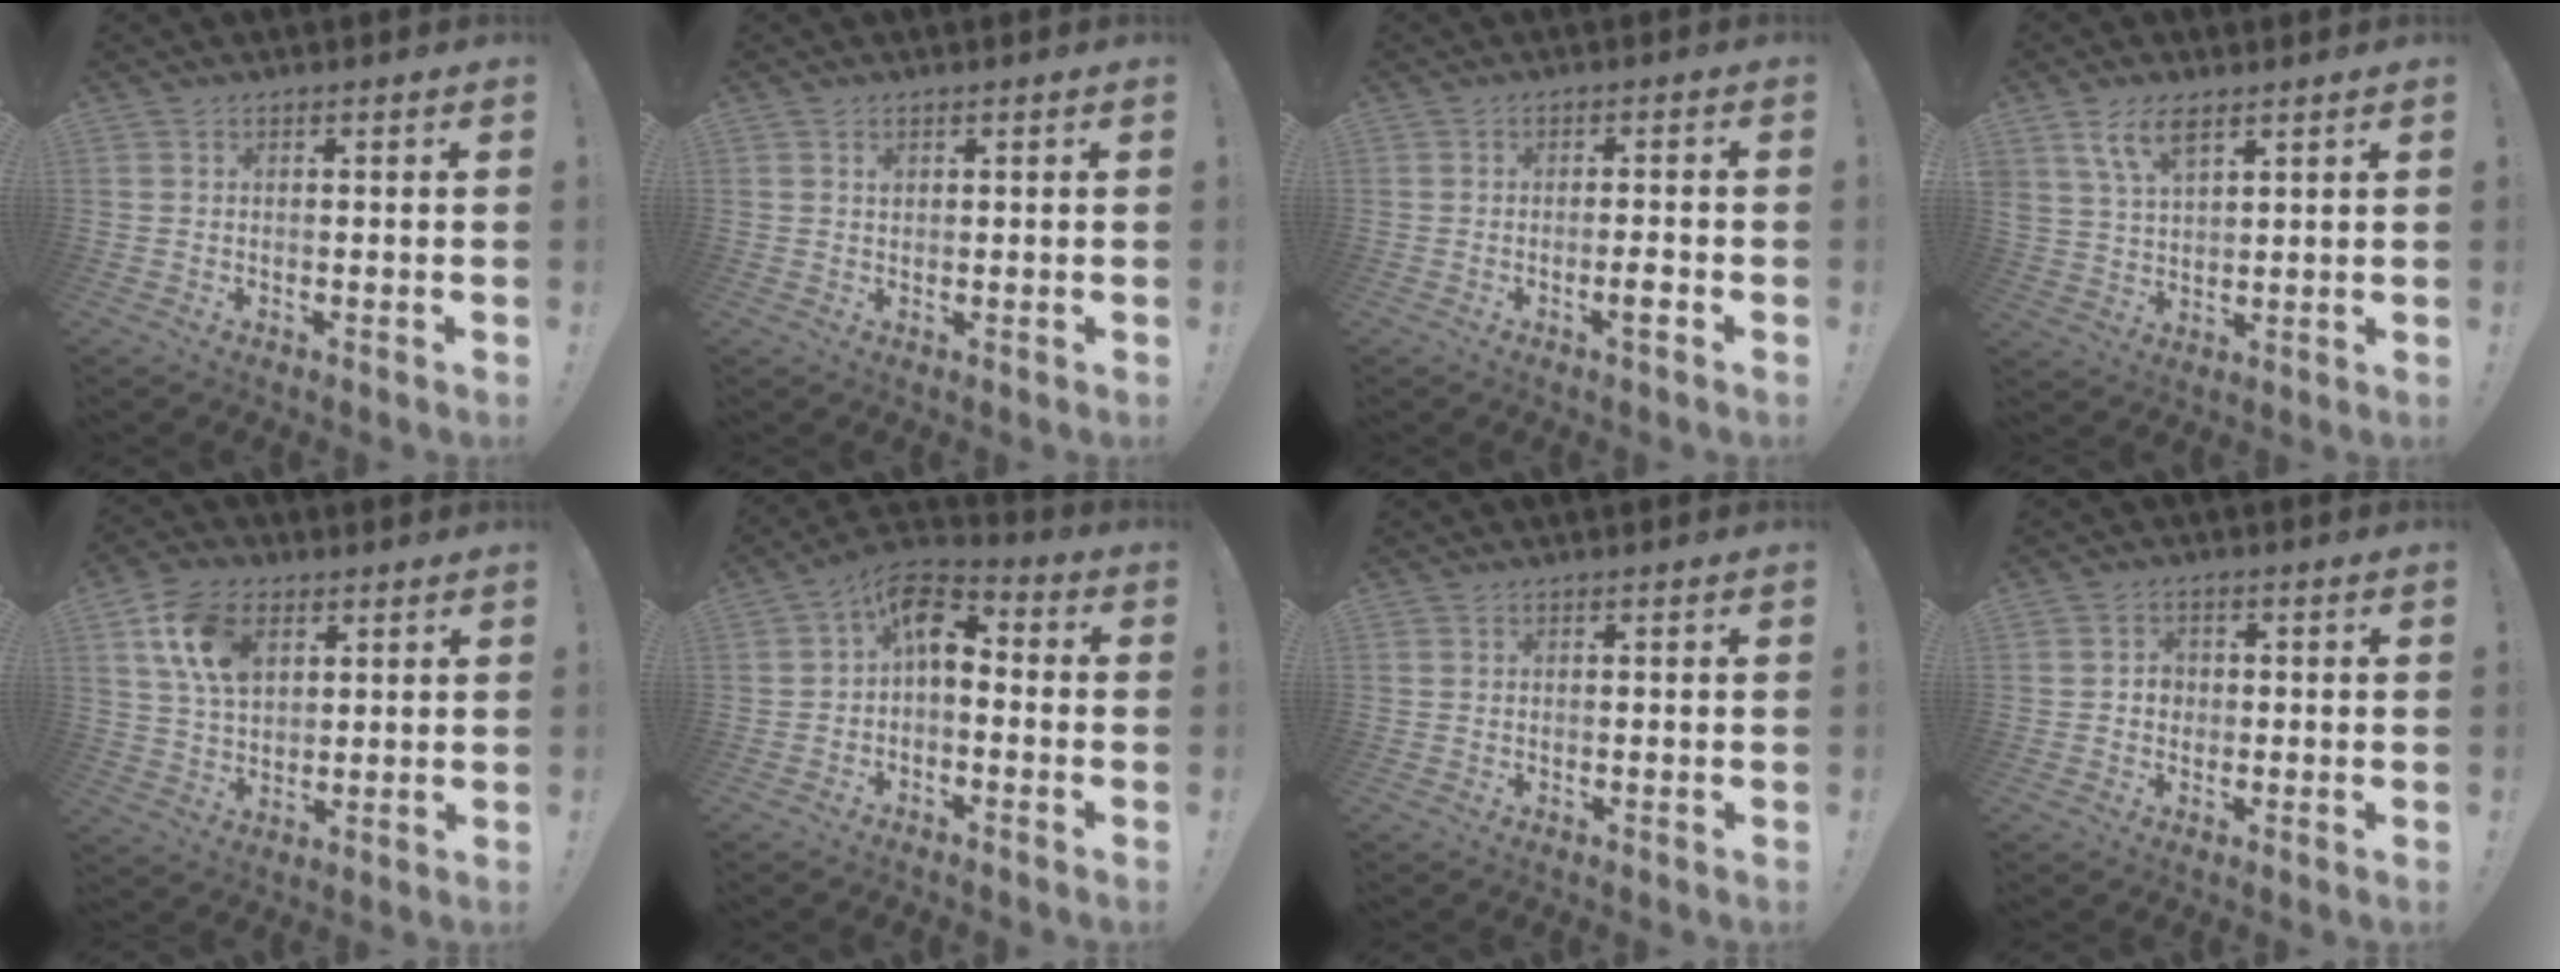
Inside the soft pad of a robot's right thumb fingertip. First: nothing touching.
{"total": 0.9, "force": [0.4, 0.7, 0.3], "torque": [0.005, -0.003, 0.005]}
{"total": 3.9, "force": [-2.0, 0.3, 3.3], "torque": [-0.047, 0.002, -0.035]}
{"total": 8.3, "force": [5.2, 3.8, 5.3], "torque": [-0.104, -0.012, 0.099]}
{"total": 13.8, "force": [5.6, 9.2, 8.6], "torque": [-0.153, -0.002, 0.110]}
{"total": 7.6, "force": [0.3, 5.0, 5.7], "torque": [-0.095, 0.011, 0.013]}
{"total": 0.0}
{"total": 3.0, "force": [-0.4, 2.6, 1.3], "torque": [-0.009, -0.001, -0.010]}